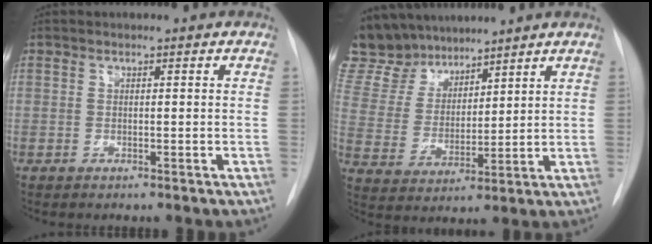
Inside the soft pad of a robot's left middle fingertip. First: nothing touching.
{"total": 13.1, "force": [11.8, 5.1, 2.6], "torque": [-0.064, 0.020, 0.239]}